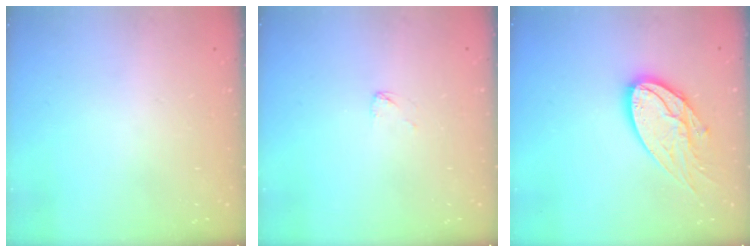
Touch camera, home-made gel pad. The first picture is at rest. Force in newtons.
{"total": 1.9, "press": 1.9, "slide": 0.1}
{"total": 15.8, "press": 15.8, "slide": 1.0}